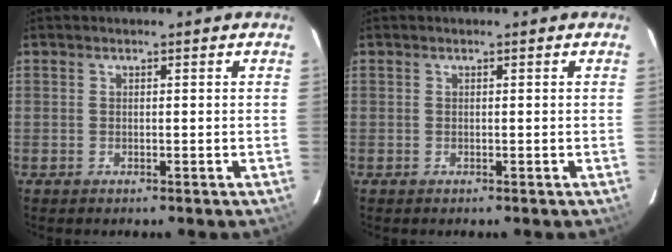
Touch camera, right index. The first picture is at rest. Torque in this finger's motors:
{"motor_torque": [0.01, 0.00, 0.00, 0.00]}